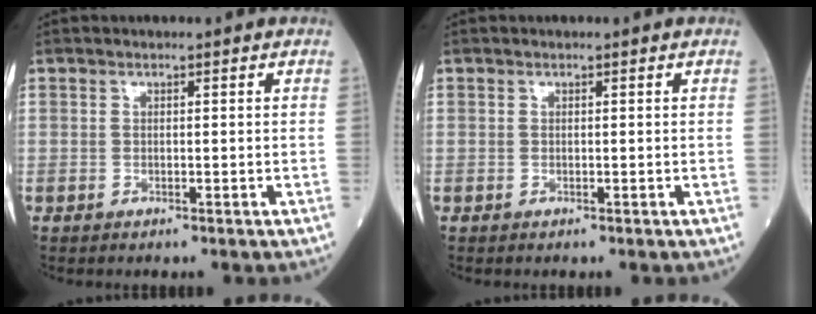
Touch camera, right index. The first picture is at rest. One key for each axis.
{"total": 0.0}